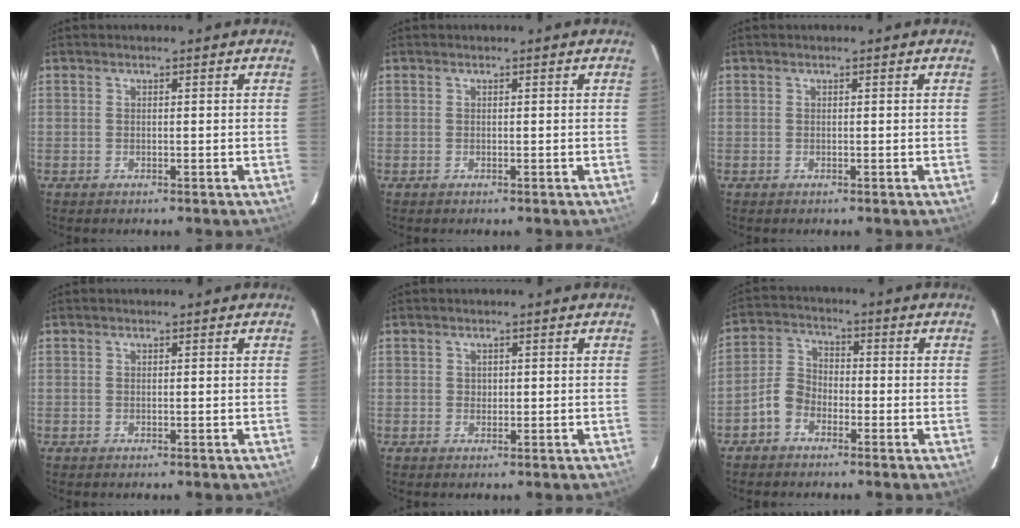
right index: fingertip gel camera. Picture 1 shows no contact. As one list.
[{"total": 0.0}, {"total": 0.0}, {"total": 0.0}, {"total": 0.8, "force": [0.1, 0.8, 0.1], "torque": [0.004, 0.003, 0.002]}, {"total": 5.4, "force": [-3.2, 3.7, 2.3], "torque": [-0.052, 0.018, -0.067]}]